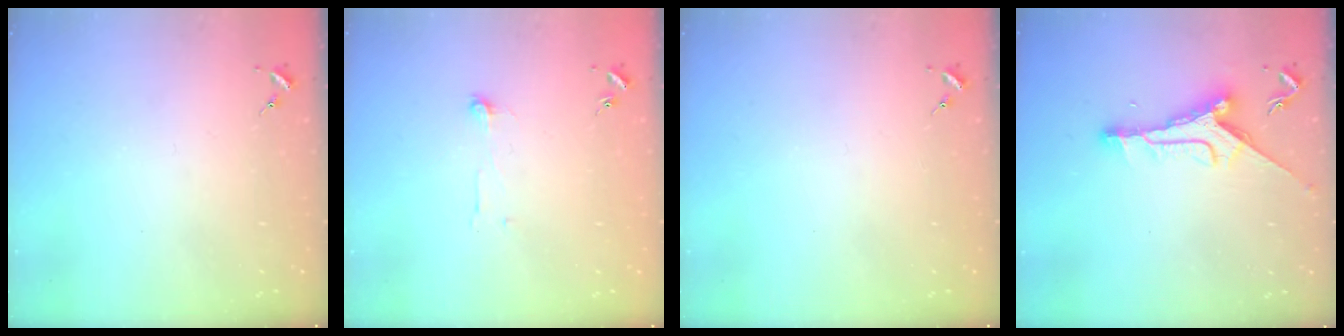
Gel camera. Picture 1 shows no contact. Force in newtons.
{"total": 4.7, "press": 4.7, "slide": 0.4}
{"total": 0.0}
{"total": 9.8, "press": 9.8, "slide": 0.1}